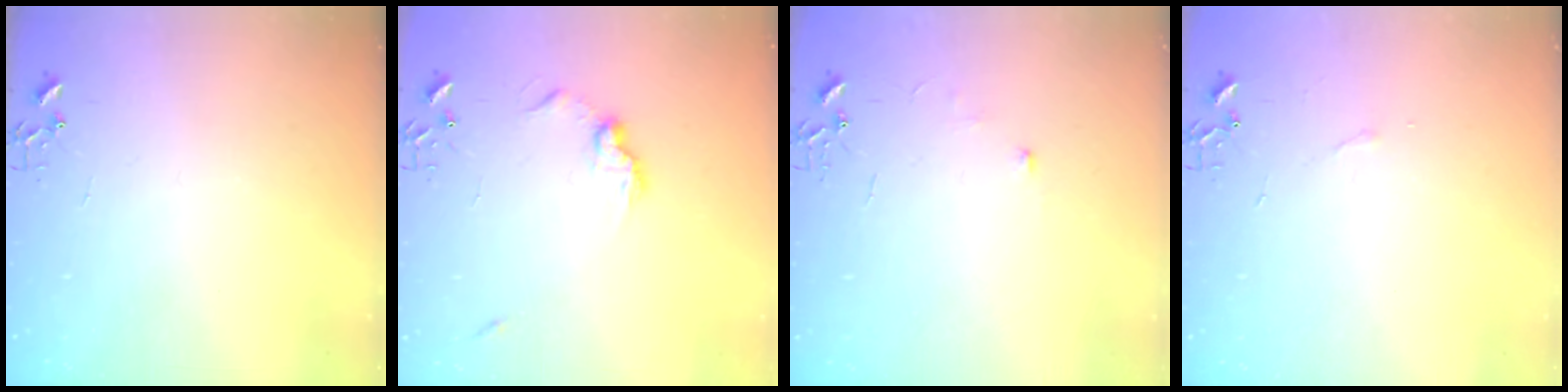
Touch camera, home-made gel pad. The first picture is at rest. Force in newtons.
{"total": 8.8, "press": 8.8, "slide": 0.4}
{"total": 5.4, "press": 5.3, "slide": 0.7}
{"total": 3.3, "press": 3.2, "slide": 0.6}